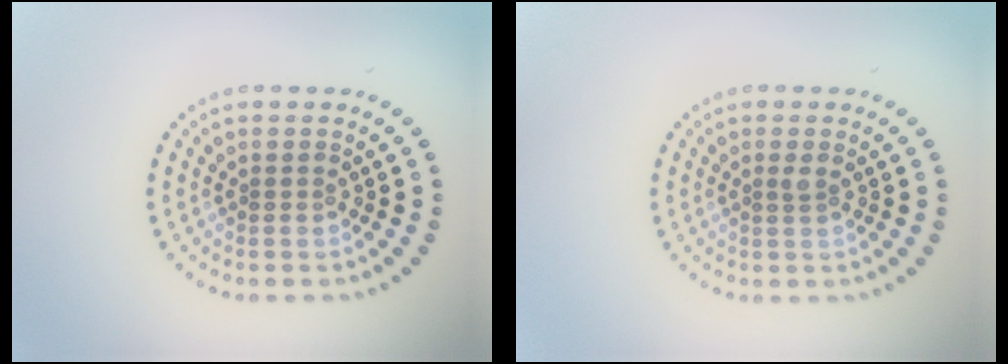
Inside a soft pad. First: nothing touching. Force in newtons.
{"total": 0.8, "press": 0.6, "slide": 0.5}